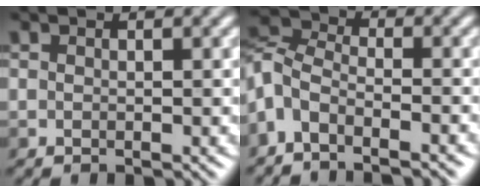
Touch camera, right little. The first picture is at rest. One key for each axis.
{"total": 5.3, "fx": -3.5, "fy": 2.7, "fz": 3.0, "tx": -0.059, "ty": 0.004, "tz": -0.077}